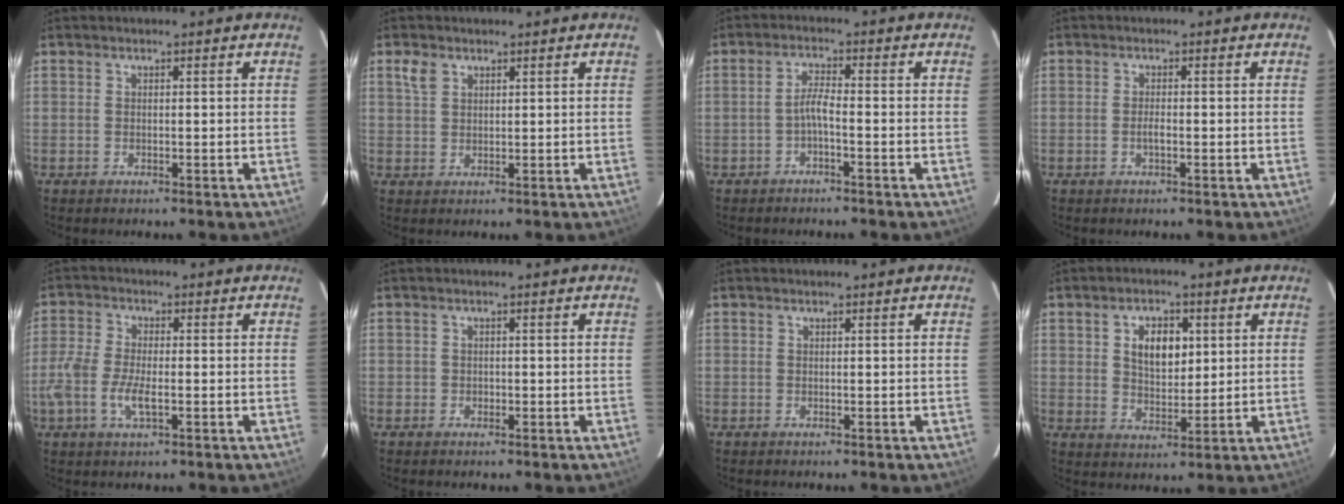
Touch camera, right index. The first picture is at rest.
{"total": 2.9, "force": [1.6, 2.0, 1.5], "torque": [-0.028, 0.007, 0.032]}
{"total": 2.6, "force": [-1.5, 0.2, 2.1], "torque": [-0.047, 0.007, -0.030]}
{"total": 1.4, "force": [-0.6, 0.5, 1.2], "torque": [-0.025, 0.002, -0.011]}
{"total": 6.3, "force": [-2.3, 2.4, 5.3], "torque": [-0.121, -0.002, -0.049]}
{"total": 1.2, "force": [-0.6, 1.0, 0.1], "torque": [0.000, 0.002, -0.008]}
{"total": 0.0}
{"total": 7.2, "force": [2.1, 4.3, 5.4], "torque": [-0.092, 0.010, 0.042]}